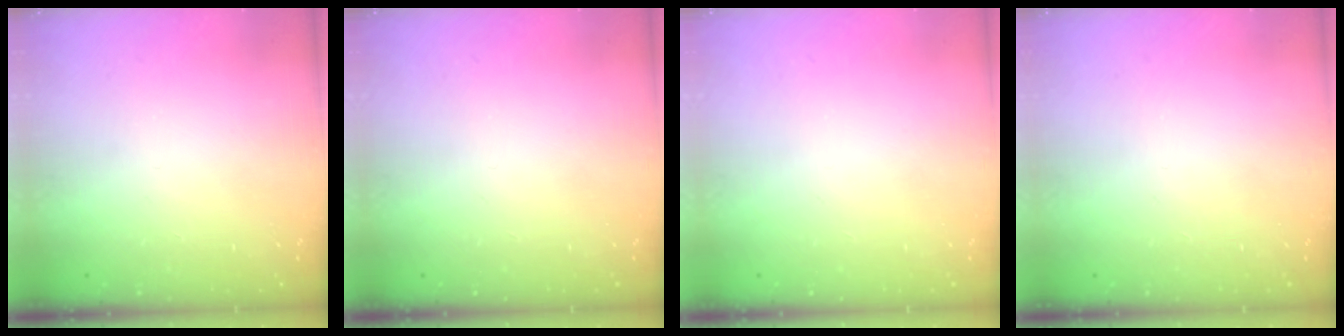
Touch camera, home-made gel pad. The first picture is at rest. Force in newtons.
{"total": 0.0}
{"total": 0.0}
{"total": 0.0}